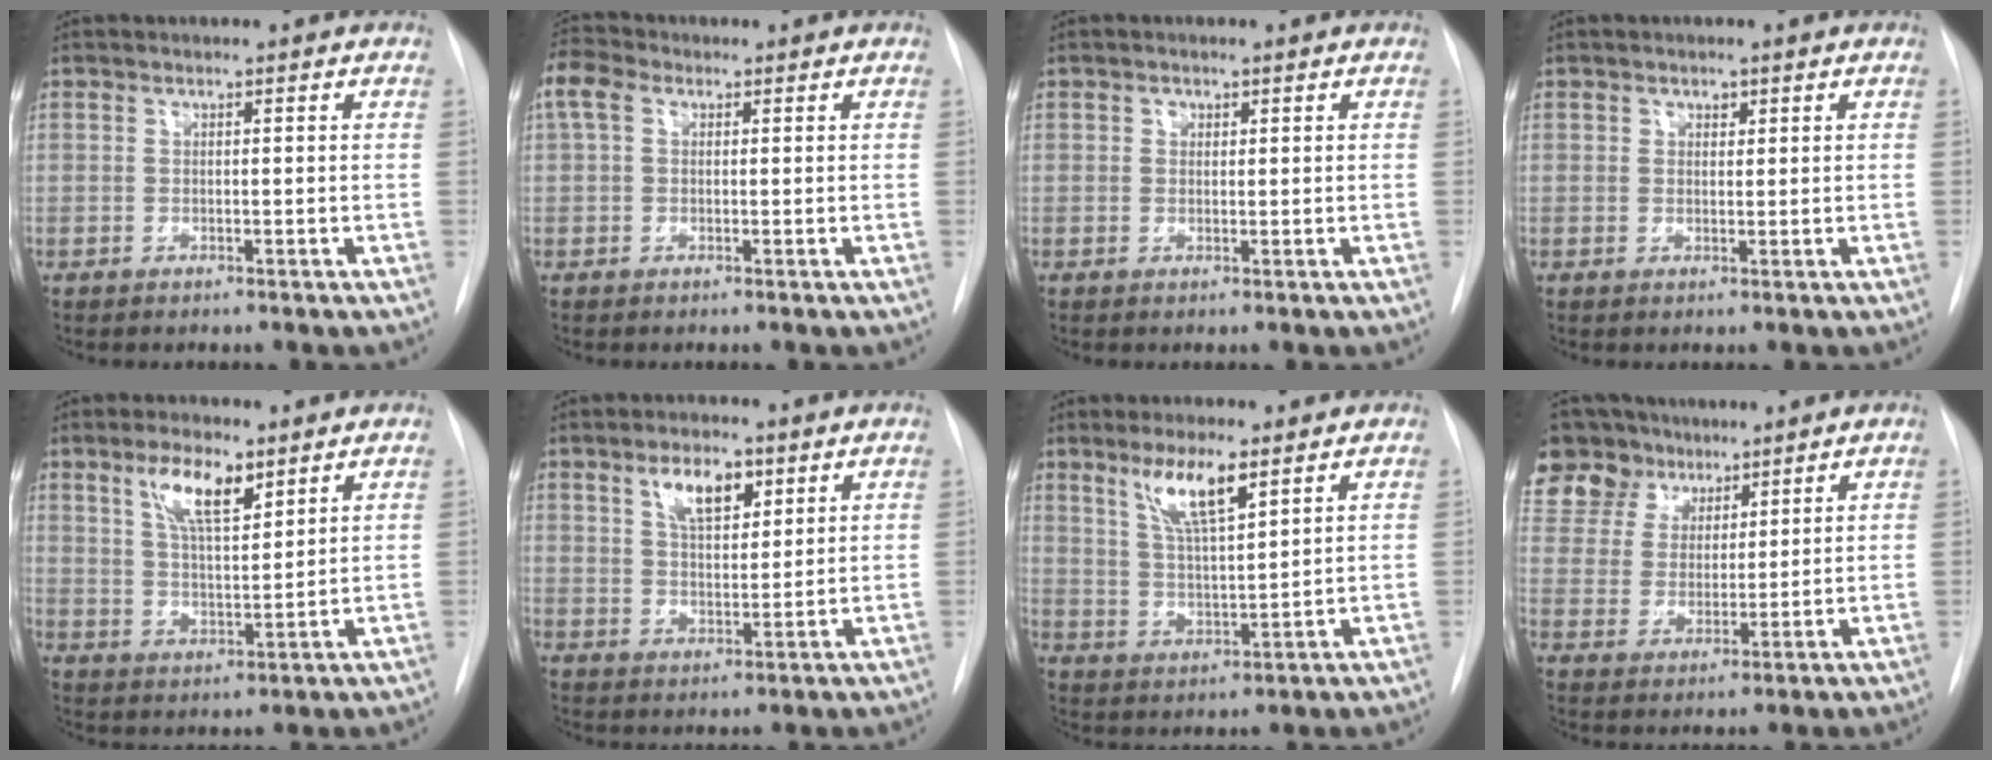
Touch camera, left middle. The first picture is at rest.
{"total": 4.8, "force": [1.8, 3.2, 3.0], "torque": [-0.080, 0.033, 0.035]}
{"total": 1.0, "force": [0.5, 0.8, 0.3], "torque": [-0.003, -0.001, 0.006]}
{"total": 1.2, "force": [0.7, 0.8, 0.5], "torque": [-0.005, -0.002, 0.010]}
{"total": 7.6, "force": [4.5, 2.1, 5.7], "torque": [-0.111, 0.002, 0.083]}
{"total": 6.3, "force": [3.4, 2.7, 4.6], "torque": [-0.085, 0.005, 0.061]}
{"total": 7.6, "force": [4.6, 0.9, 6.0], "torque": [-0.119, -0.006, 0.089]}
{"total": 15.1, "force": [11.0, 9.4, 4.1], "torque": [-0.099, 0.046, 0.204]}